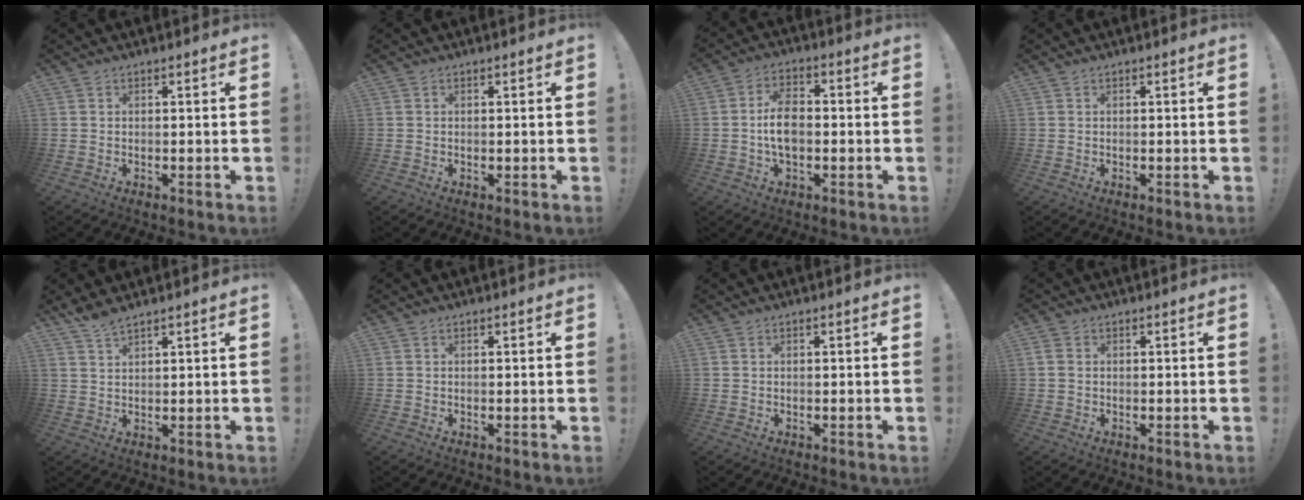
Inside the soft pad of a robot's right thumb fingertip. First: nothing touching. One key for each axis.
{"total": 0.0}
{"total": 9.0, "fx": -1.1, "fy": 5.6, "fz": 7.0, "tx": -0.130, "ty": 0.012, "tz": -0.019}
{"total": 0.0}
{"total": 3.4, "fx": 3.1, "fy": 0.2, "fz": 1.5, "tx": -0.037, "ty": -0.016, "tz": 0.056}
{"total": 0.0}
{"total": 0.0}
{"total": 1.9, "fx": 0.4, "fy": 1.5, "fz": 1.1, "tx": -0.027, "ty": 0.008, "tz": 0.009}